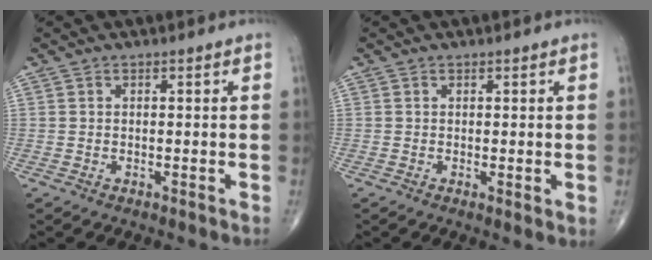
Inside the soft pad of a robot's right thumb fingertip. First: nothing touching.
{"total": 1.5, "force": [0.0, 0.4, 1.4], "torque": [-0.026, -0.008, -0.001]}